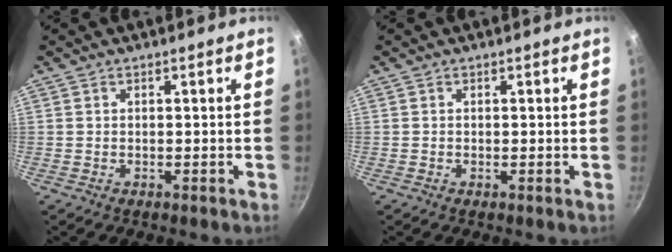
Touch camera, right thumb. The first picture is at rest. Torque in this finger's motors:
{"motor_torque": [0.27, 0.09, 0.27, 0.02, 0.01]}